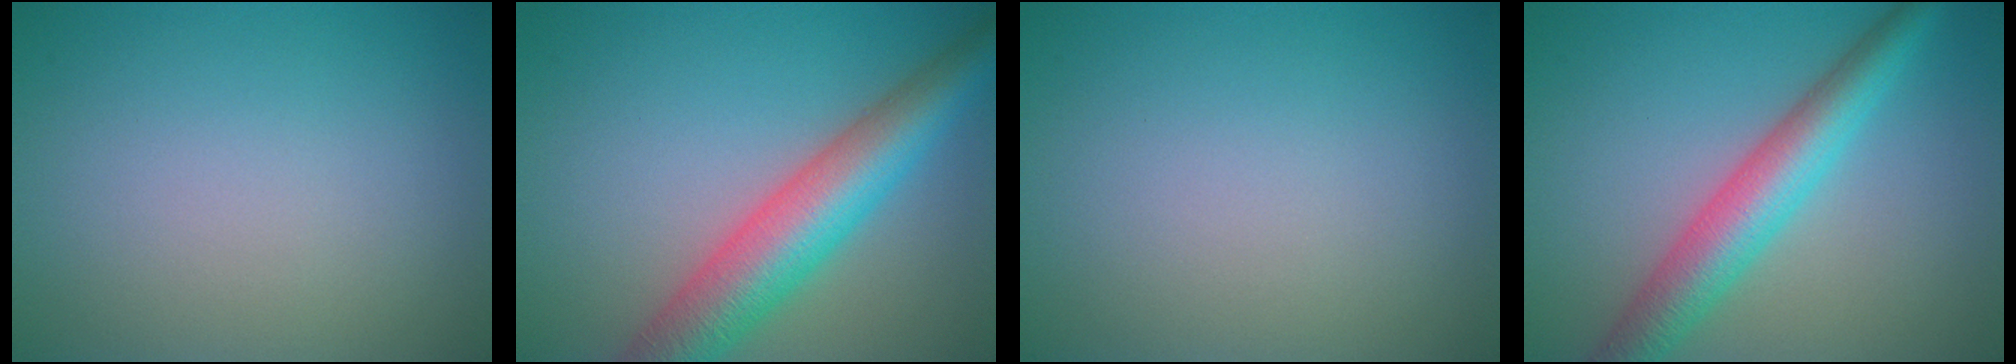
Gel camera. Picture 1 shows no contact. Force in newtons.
{"total": 8.1, "press": 8.1, "slide": 0.2}
{"total": 0.0}
{"total": 5.7, "press": 5.7, "slide": 0.2}